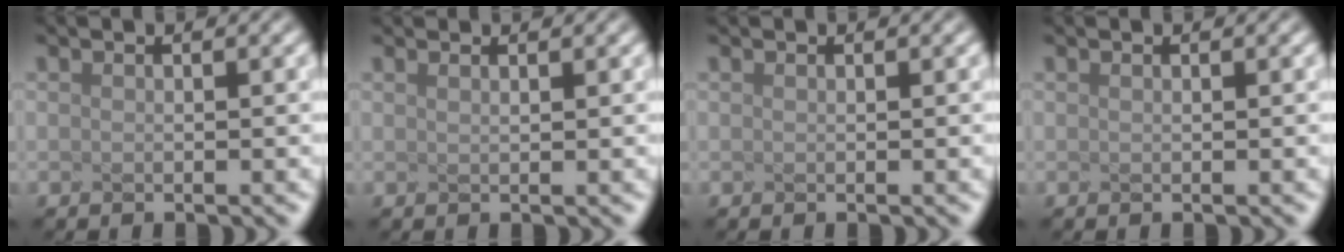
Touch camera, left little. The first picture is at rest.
{"total": 0.9, "force": [0.8, 0.2, 0.4], "torque": [-0.002, 0.011, 0.007]}
{"total": 0.0}
{"total": 0.0}